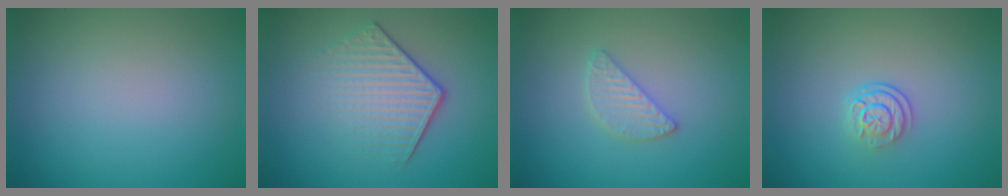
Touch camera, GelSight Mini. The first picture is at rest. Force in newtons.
{"total": 4.2, "press": 3.1, "slide": 2.9}
{"total": 2.0, "press": 2.0, "slide": 0.2}
{"total": 2.5, "press": 1.8, "slide": 1.7}